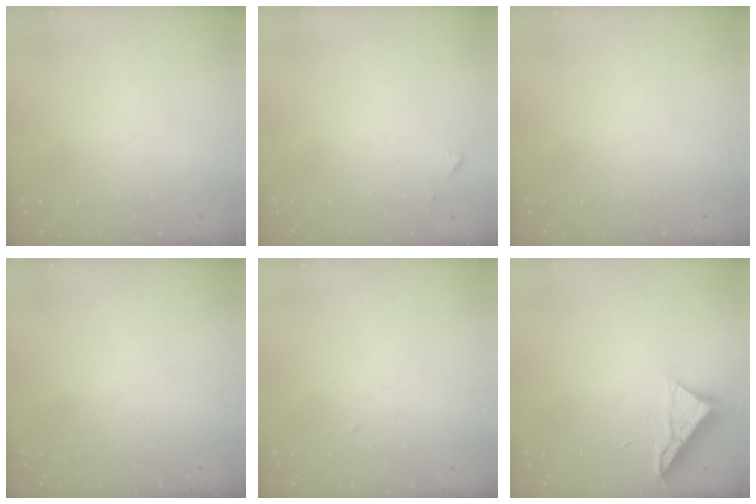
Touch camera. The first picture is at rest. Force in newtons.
{"total": 4.1, "press": 4.1, "slide": 0.5}
{"total": 0.0}
{"total": 0.0}
{"total": 2.7, "press": 2.5, "slide": 1.0}
{"total": 6.5, "press": 6.5, "slide": 0.1}